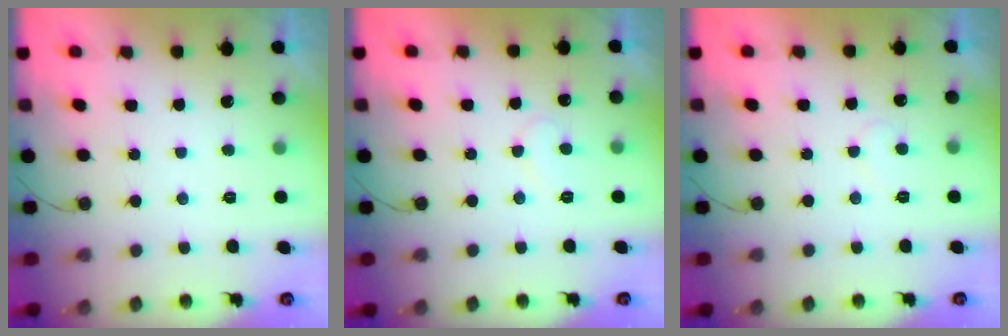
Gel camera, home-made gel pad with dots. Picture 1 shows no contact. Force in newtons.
{"total": 6.9, "press": 6.9, "slide": 0.5}
{"total": 4.5, "press": 4.5, "slide": 0.3}